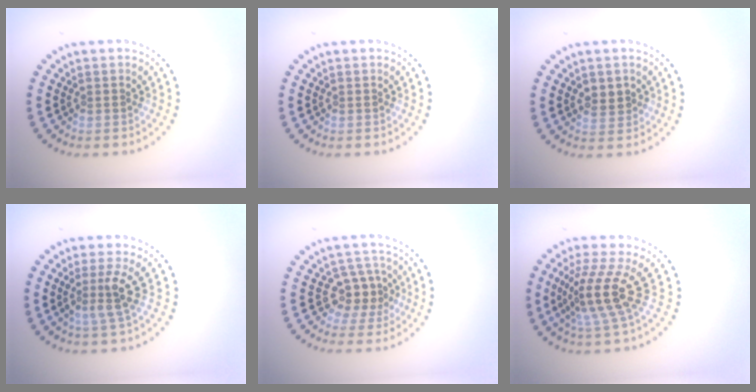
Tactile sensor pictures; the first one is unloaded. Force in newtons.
{"total": 0.0}
{"total": 1.8, "press": 1.8, "slide": 0.4}
{"total": 2.7, "press": 2.0, "slide": 1.9}
{"total": 3.0, "press": 2.6, "slide": 1.6}
{"total": 4.5, "press": 3.1, "slide": 3.3}